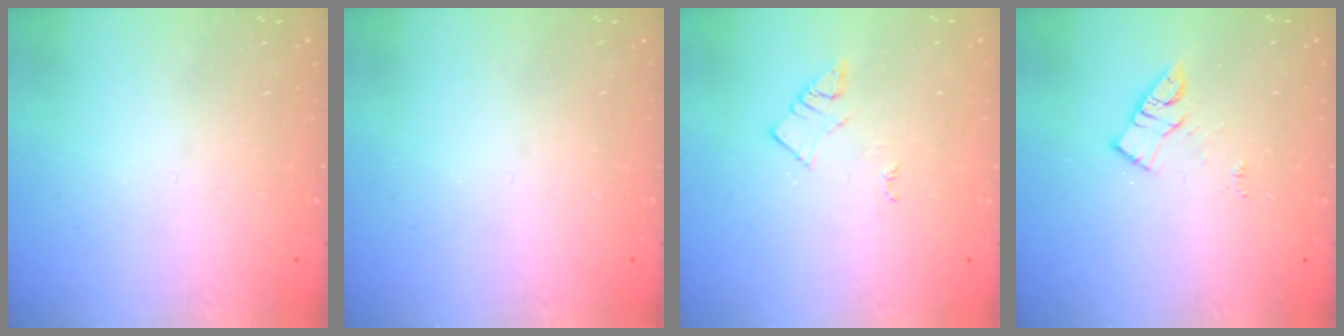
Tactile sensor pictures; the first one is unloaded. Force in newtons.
{"total": 0.0}
{"total": 3.0, "press": 3.0, "slide": 0.4}
{"total": 10.7, "press": 10.7, "slide": 0.7}